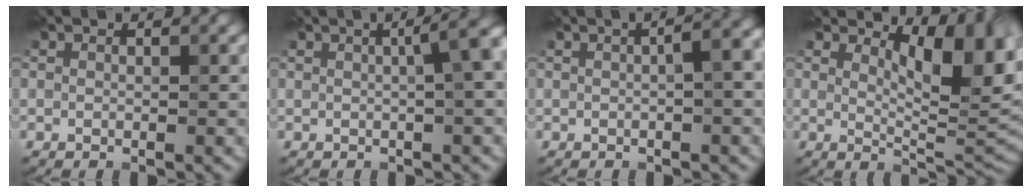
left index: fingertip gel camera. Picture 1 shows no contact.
{"total": 8.4, "force": [1.4, 4.0, 7.3], "torque": [-0.032, 0.044, -0.005]}
{"total": 4.3, "force": [0.2, 1.5, 4.0], "torque": [-0.037, 0.017, 0.001]}
{"total": 7.0, "force": [2.9, 2.9, 5.6], "torque": [-0.083, -0.015, 0.044]}